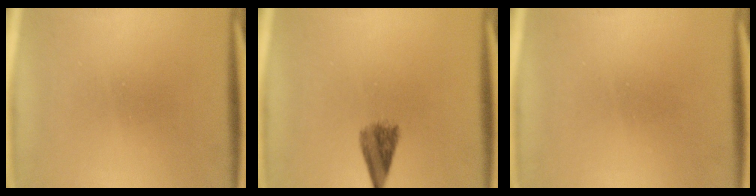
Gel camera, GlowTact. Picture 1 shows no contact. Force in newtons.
{"total": 3.5}
{"total": 1.7}